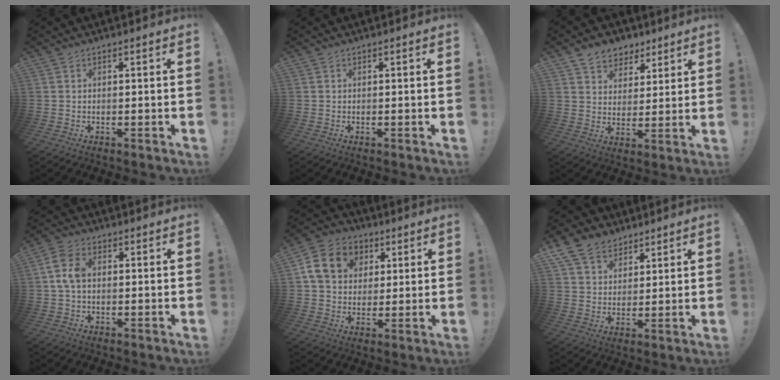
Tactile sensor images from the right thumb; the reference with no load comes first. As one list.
[{"total": 0.0}, {"total": 7.8, "force": [5.1, 5.7, 1.3], "torque": [-0.022, -0.034, 0.103]}, {"total": 7.2, "force": [0.6, 4.4, 5.6], "torque": [-0.116, 0.005, 0.011]}, {"total": 14.6, "force": [4.3, 11.8, 7.3], "torque": [-0.109, 0.000, 0.091]}, {"total": 9.6, "force": [6.5, 6.5, 2.9], "torque": [-0.058, -0.040, 0.130]}]